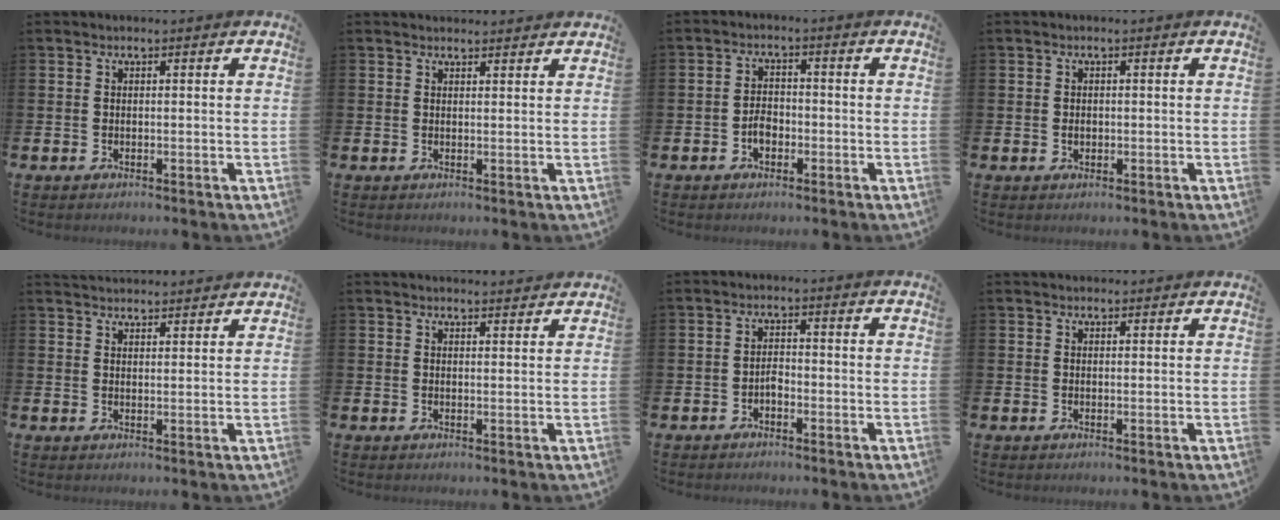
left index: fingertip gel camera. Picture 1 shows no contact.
{"total": 1.5, "force": [1.5, 0.3, -0.1], "torque": [0.010, -0.005, 0.025]}
{"total": 2.7, "force": [-1.0, 1.8, 1.8], "torque": [-0.029, 0.003, -0.022]}
{"total": 0.9, "force": [0.0, 0.7, 0.5], "torque": [-0.007, 0.004, -0.004]}
{"total": 2.8, "force": [2.8, 0.3, -0.1], "torque": [-0.002, -0.013, 0.052]}
{"total": 2.0, "force": [2.0, 0.0, -0.1], "torque": [0.009, -0.013, 0.034]}
{"total": 1.4, "force": [-0.9, 0.6, 0.8], "torque": [-0.012, 0.001, -0.019]}
{"total": 1.0, "force": [1.0, 0.3, 0.1], "torque": [0.008, 0.000, 0.016]}